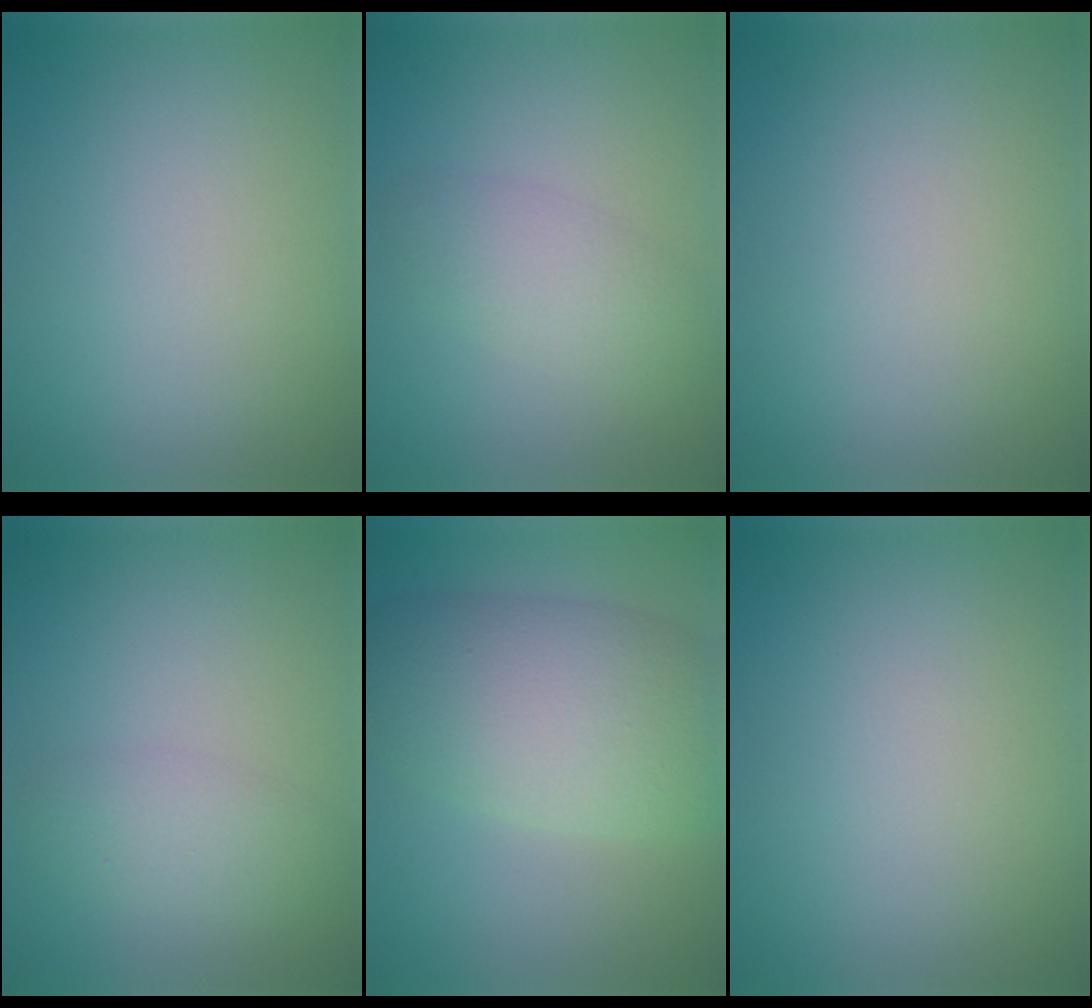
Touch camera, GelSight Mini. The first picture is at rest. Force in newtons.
{"total": 3.1, "press": 3.1, "slide": 0.1}
{"total": 0.0}
{"total": 2.5, "press": 2.5, "slide": 0.0}
{"total": 8.6, "press": 8.6, "slide": 0.4}
{"total": 0.0}